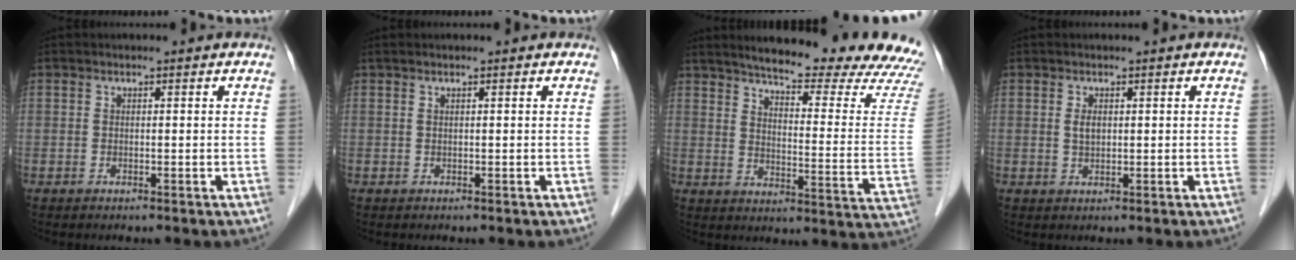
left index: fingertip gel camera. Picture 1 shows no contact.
{"total": 0.6, "force": [0.4, -0.1, 0.4], "torque": [-0.017, 0.013, 0.010]}
{"total": 23.6, "force": [21.2, 1.0, 10.3], "torque": [-0.145, -0.086, 0.254]}
{"total": 1.4, "force": [0.4, 0.8, 1.1], "torque": [-0.021, 0.000, 0.010]}